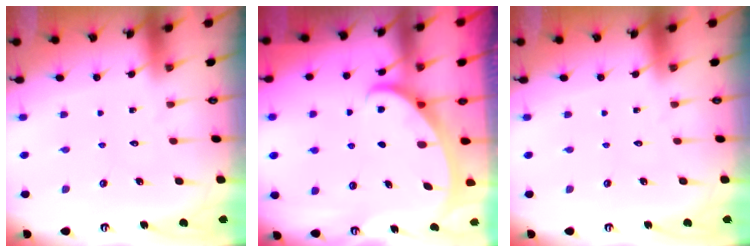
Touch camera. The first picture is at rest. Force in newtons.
{"total": 2.4, "press": 2.3, "slide": 0.5}
{"total": 0.0}